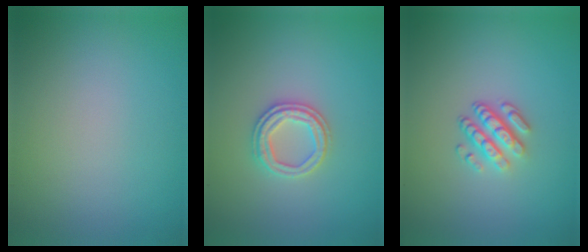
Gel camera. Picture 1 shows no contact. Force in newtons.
{"total": 2.6, "press": 2.5, "slide": 0.7}
{"total": 3.2, "press": 2.3, "slide": 2.2}